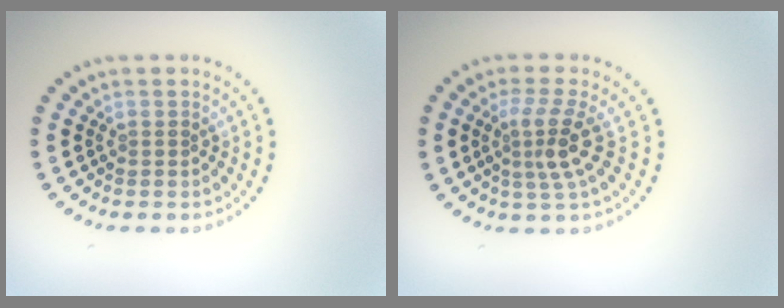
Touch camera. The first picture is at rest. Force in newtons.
{"total": 3.2, "press": 2.3, "slide": 2.2}